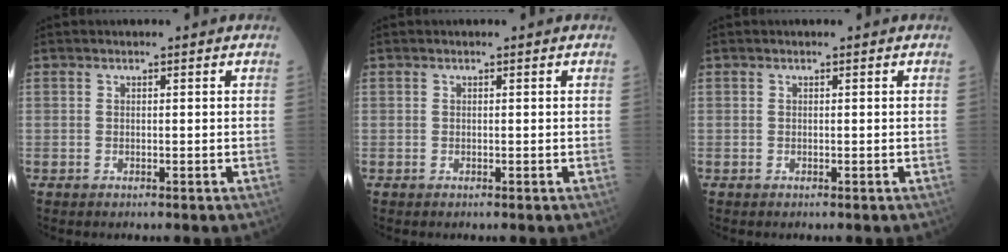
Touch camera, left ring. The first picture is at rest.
{"total": 0.0}
{"total": 0.0}